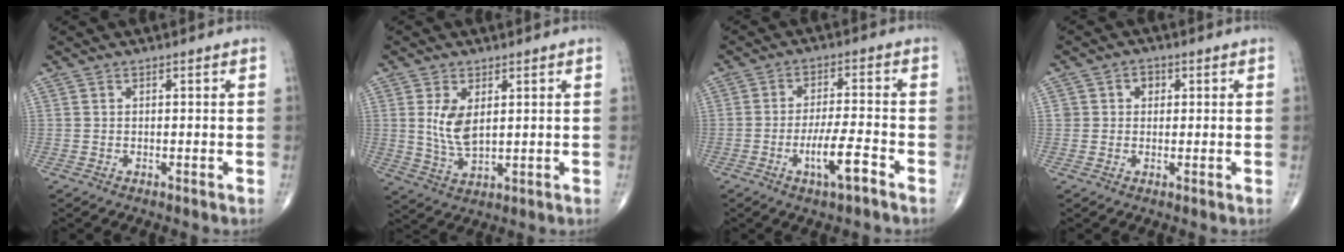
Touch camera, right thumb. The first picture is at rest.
{"total": 6.5, "force": [1.6, 3.3, 5.3], "torque": [-0.100, -0.015, 0.040]}
{"total": 7.6, "force": [-3.7, 1.4, 6.5], "torque": [-0.120, 0.022, -0.063]}
{"total": 2.8, "force": [0.7, 2.5, 1.0], "torque": [0.006, 0.002, 0.007]}